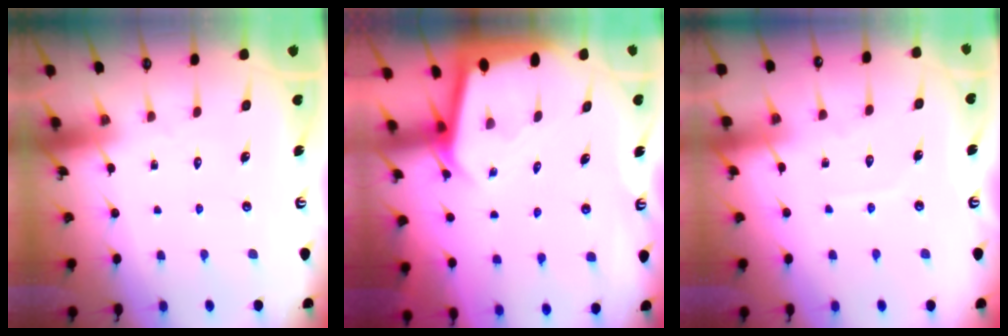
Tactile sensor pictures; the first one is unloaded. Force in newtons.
{"total": 2.1, "press": 2.1, "slide": 0.1}
{"total": 2.9, "press": 2.9, "slide": 0.4}